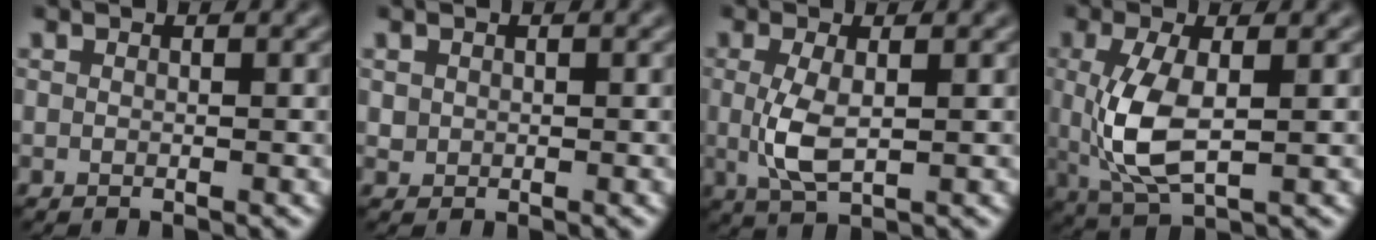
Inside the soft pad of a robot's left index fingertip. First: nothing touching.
{"total": 0.7, "force": [0.2, 0.7, 0.1], "torque": [0.000, -0.005, 0.007]}
{"total": 3.4, "force": [0.0, 1.2, 3.2], "torque": [-0.075, -0.003, 0.003]}
{"total": 5.7, "force": [0.1, 2.4, 5.2], "torque": [-0.125, -0.007, 0.007]}